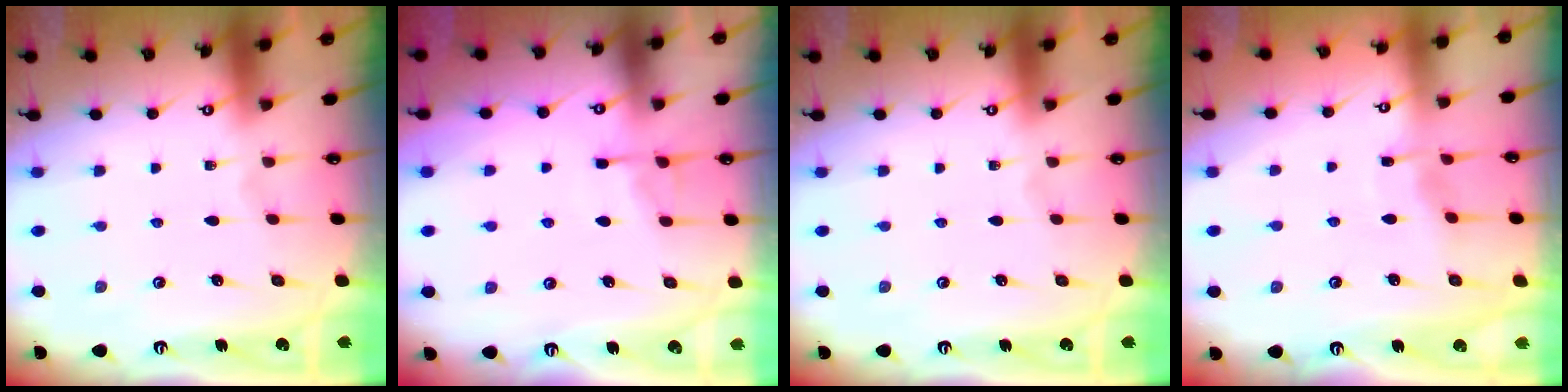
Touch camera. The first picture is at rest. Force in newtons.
{"total": 4.7, "press": 4.7, "slide": 0.7}
{"total": 0.0}
{"total": 3.9, "press": 3.9, "slide": 0.4}